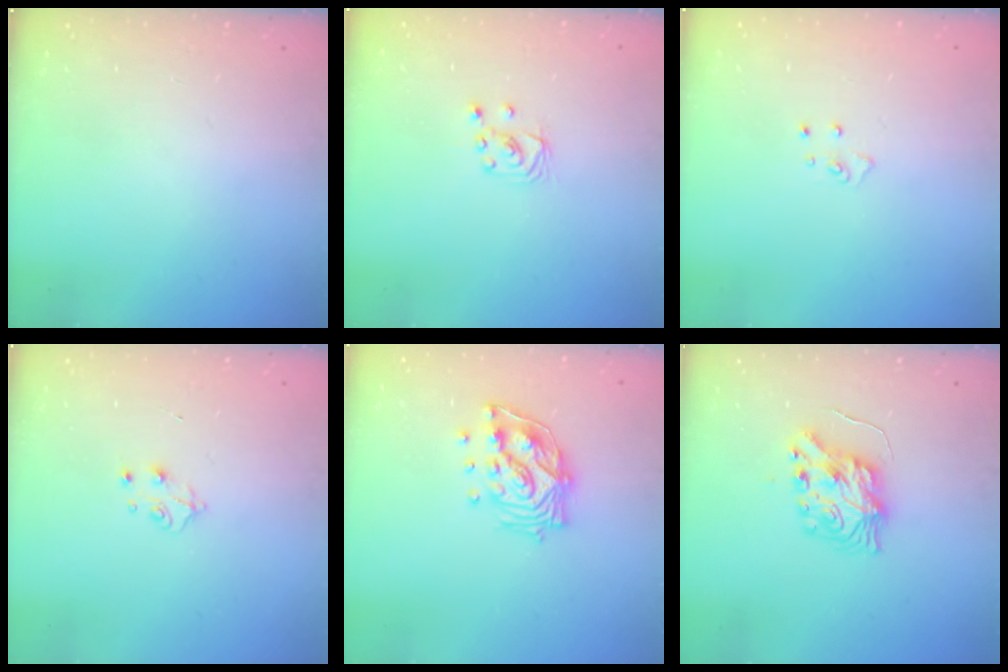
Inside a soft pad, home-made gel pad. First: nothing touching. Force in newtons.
{"total": 3.0, "press": 3.0, "slide": 0.2}
{"total": 4.1, "press": 4.1, "slide": 0.4}
{"total": 4.4, "press": 4.4, "slide": 0.7}
{"total": 14.2, "press": 14.1, "slide": 1.9}
{"total": 8.7, "press": 8.6, "slide": 0.4}